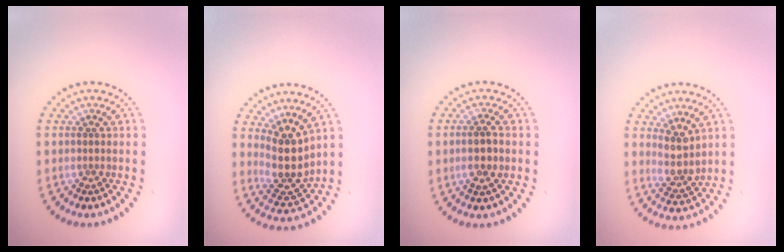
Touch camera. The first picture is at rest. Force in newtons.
{"total": 4.1, "press": 3.4, "slide": 2.4}
{"total": 1.9, "press": 1.8, "slide": 0.6}
{"total": 3.1, "press": 2.5, "slide": 1.9}